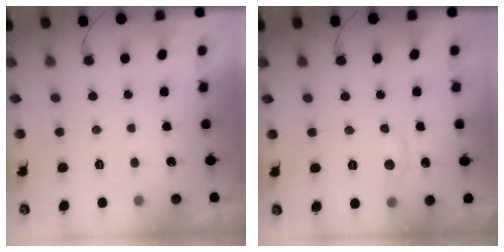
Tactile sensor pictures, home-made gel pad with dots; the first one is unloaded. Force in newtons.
{"total": 5.9, "press": 5.9, "slide": 0.5}